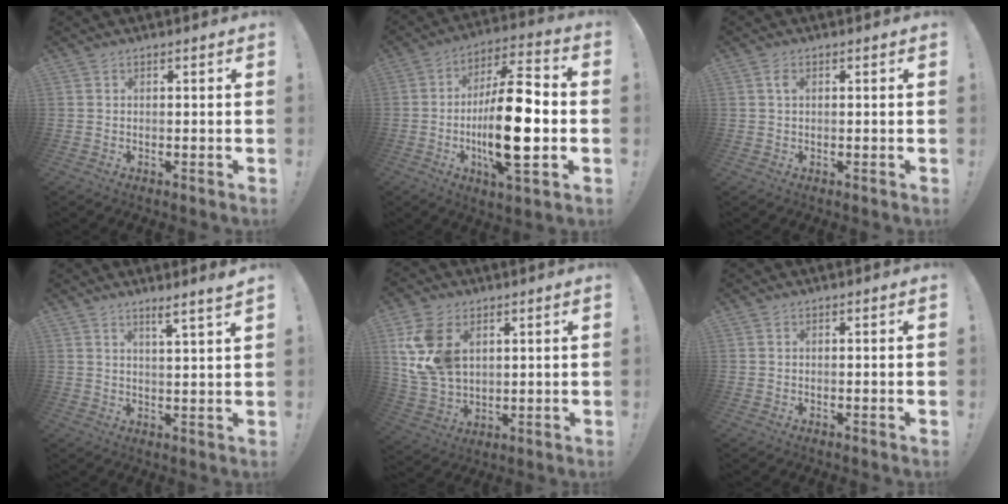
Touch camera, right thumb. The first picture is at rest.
{"total": 22.0, "force": [-3.4, 7.1, 20.5], "torque": [-0.365, 0.008, -0.055]}
{"total": 1.8, "force": [0.5, 0.8, 1.6], "torque": [-0.025, 0.000, 0.005]}
{"total": 4.7, "force": [3.6, -0.7, 2.9], "torque": [-0.033, -0.029, 0.054]}
{"total": 14.8, "force": [4.9, 10.4, 9.3], "torque": [-0.173, -0.020, 0.099]}
{"total": 0.5, "force": [-0.1, -0.2, 0.5], "torque": [-0.008, 0.000, -0.002]}